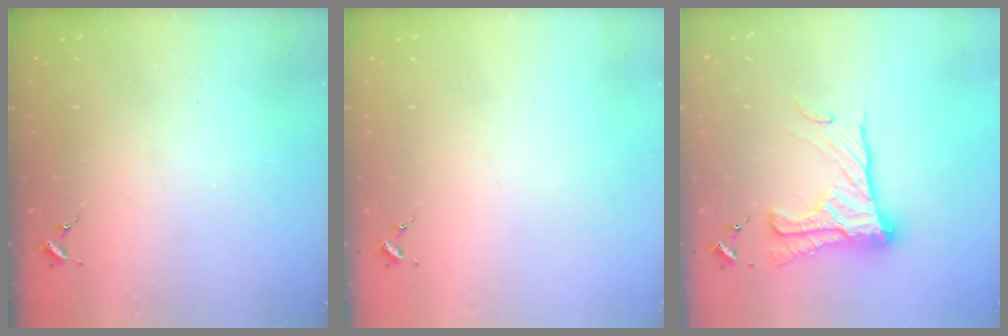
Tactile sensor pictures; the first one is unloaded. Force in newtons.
{"total": 0.0}
{"total": 20.0, "press": 19.9, "slide": 1.4}